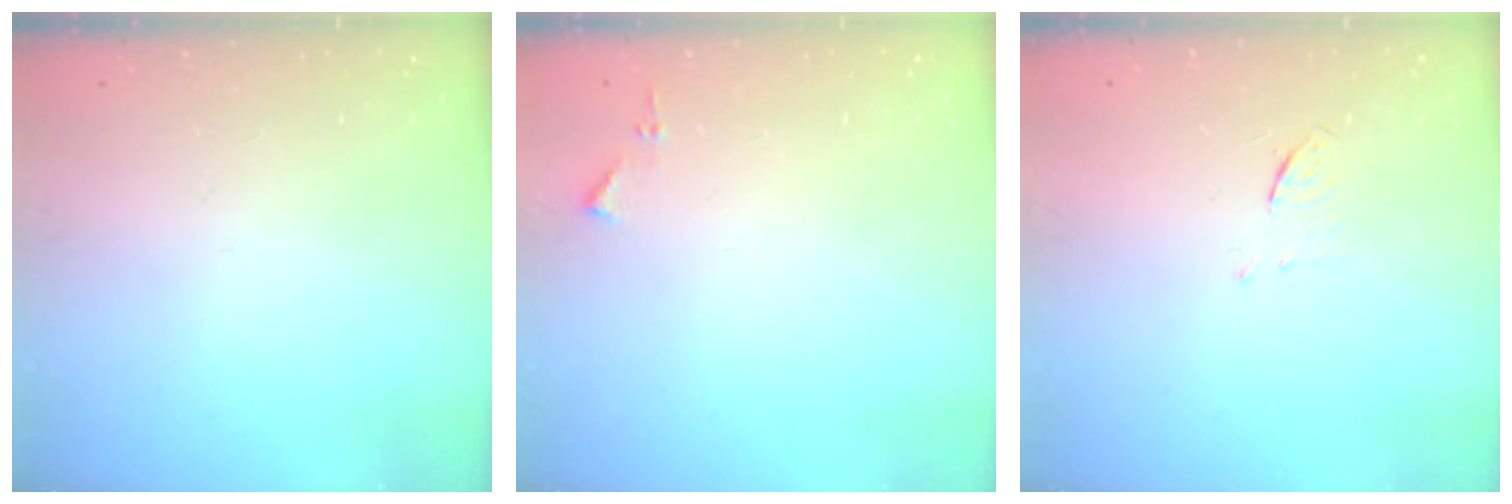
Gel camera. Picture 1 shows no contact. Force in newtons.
{"total": 4.4, "press": 4.4, "slide": 0.6}
{"total": 3.6, "press": 3.4, "slide": 1.4}